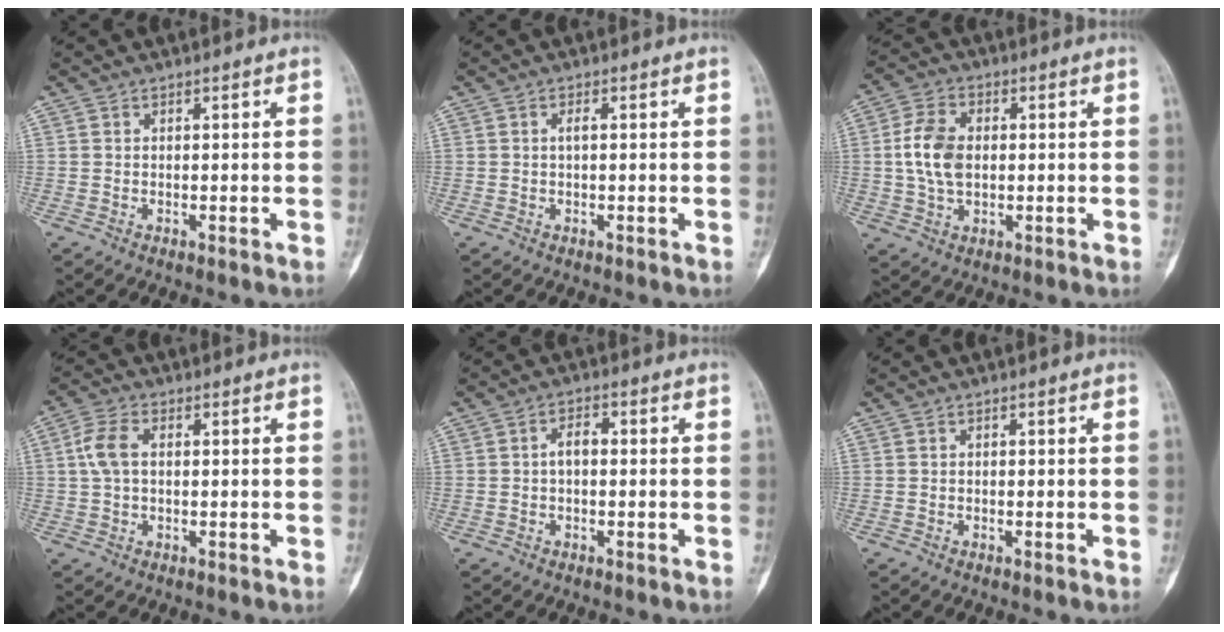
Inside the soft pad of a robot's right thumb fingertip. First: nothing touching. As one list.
[{"total": 1.1, "force": [0.1, 0.3, 1.0], "torque": [-0.020, 0.002, 0.000]}, {"total": 8.8, "force": [0.4, 5.8, 6.6], "torque": [-0.125, 0.009, 0.007]}, {"total": 5.4, "force": [0.7, 3.1, 4.3], "torque": [-0.101, 0.015, 0.011]}, {"total": 2.9, "force": [-0.1, 1.7, 2.4], "torque": [-0.035, 0.014, -0.007]}, {"total": 0.0}]